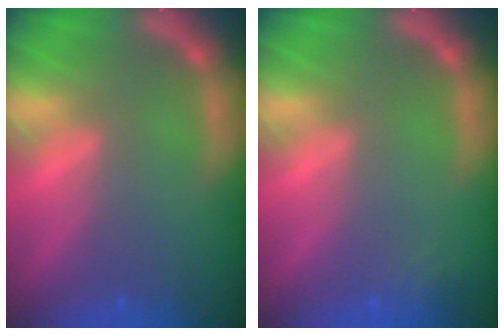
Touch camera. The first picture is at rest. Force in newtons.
{"total": 1.4}